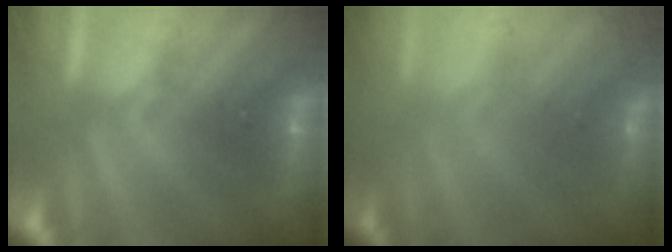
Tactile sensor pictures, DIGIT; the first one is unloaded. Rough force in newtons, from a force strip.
{"total": 7.3}